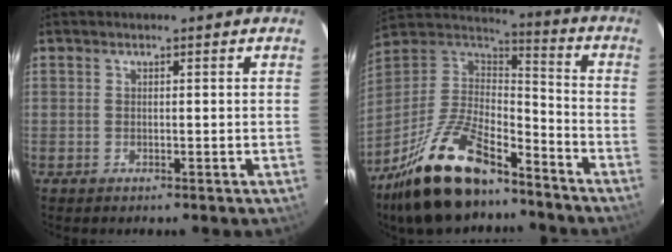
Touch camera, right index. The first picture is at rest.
{"total": 23.5, "force": [-16.8, 9.0, 13.8], "torque": [-0.290, -0.014, -0.288]}